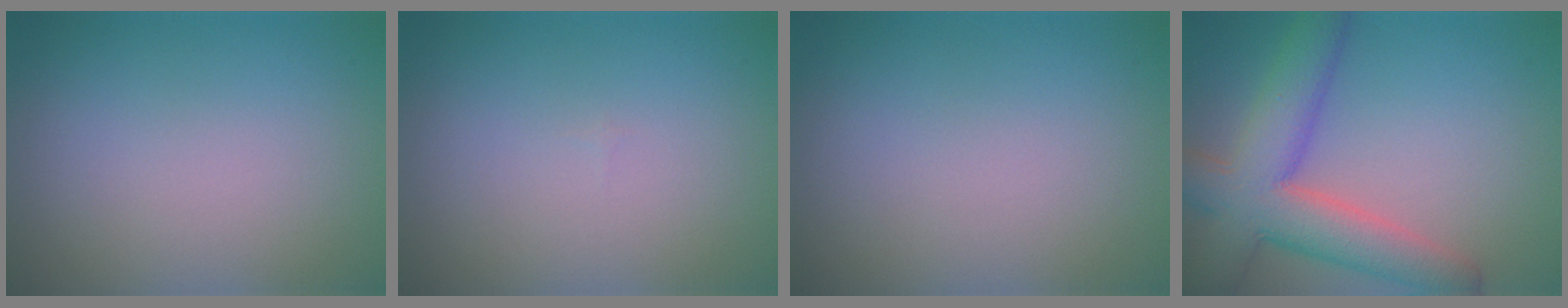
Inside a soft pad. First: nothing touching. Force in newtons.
{"total": 0.0}
{"total": 0.0}
{"total": 8.8, "press": 8.8, "slide": 0.6}